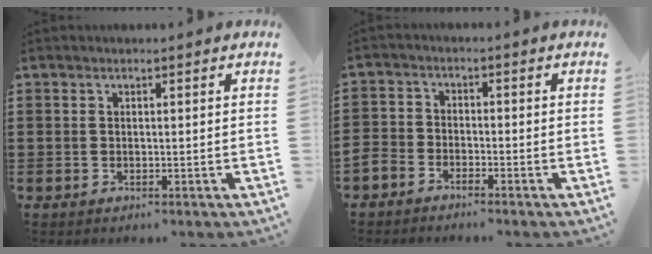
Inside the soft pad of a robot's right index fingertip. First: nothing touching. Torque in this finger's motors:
{"motor_torque": [1.09, 1.05, 0.25, 0.06]}